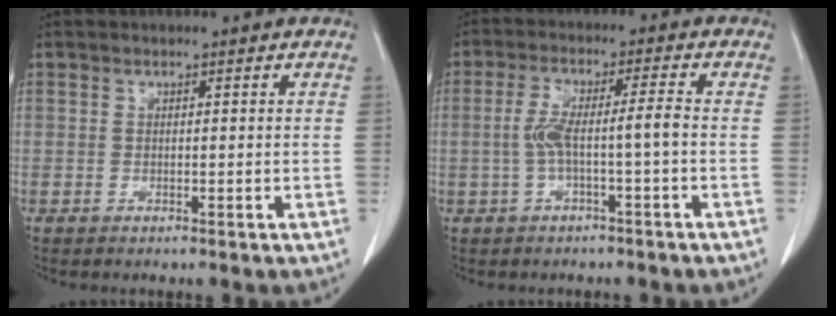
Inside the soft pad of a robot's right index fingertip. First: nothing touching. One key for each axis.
{"total": 5.6, "fx": -1.0, "fy": 0.1, "fz": 5.5, "tx": -0.114, "ty": 0.023, "tz": -0.014}